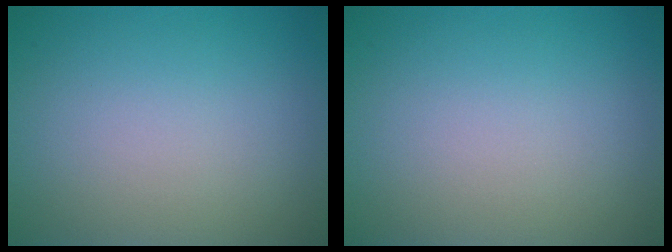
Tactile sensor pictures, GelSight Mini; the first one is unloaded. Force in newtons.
{"total": 0.0}